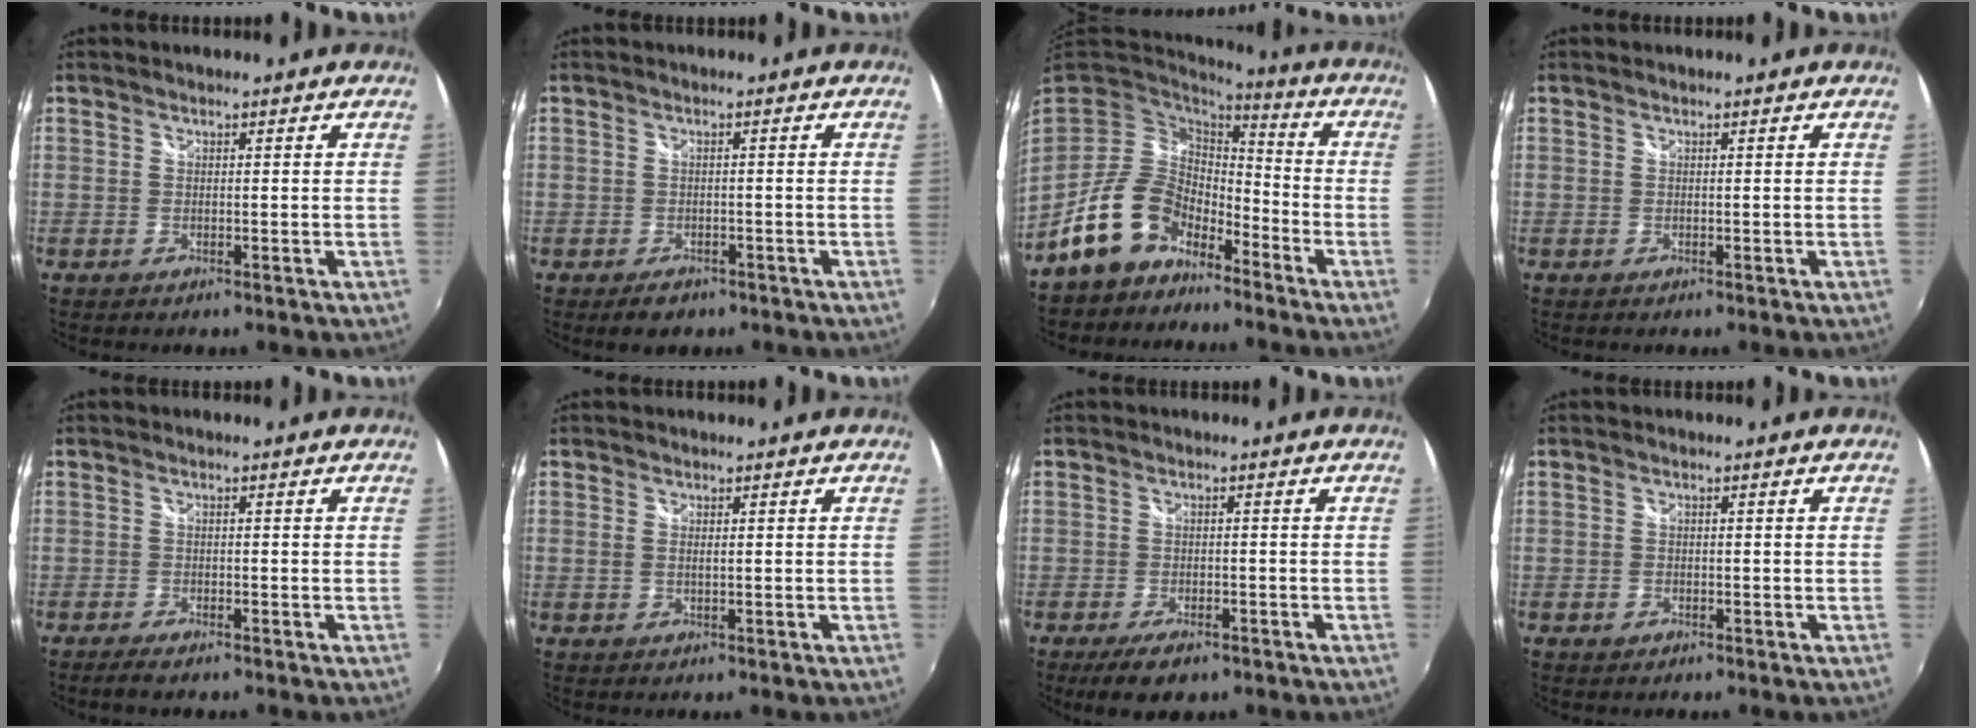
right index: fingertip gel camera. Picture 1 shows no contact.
{"total": 3.3, "force": [-2.2, 2.1, 1.3], "torque": [-0.028, -0.004, -0.031]}
{"total": 12.6, "force": [-8.4, 7.3, 6.0], "torque": [-0.125, 0.020, -0.143]}
{"total": 0.0}
{"total": 2.8, "force": [-2.3, 0.6, 1.4], "torque": [-0.037, -0.009, -0.042]}
{"total": 1.0, "force": [0.2, 0.2, 0.9], "torque": [-0.020, -0.001, 0.001]}
{"total": 6.2, "force": [-4.3, 2.4, 3.7], "torque": [-0.085, -0.015, -0.069]}
{"total": 1.2, "force": [-0.7, 0.9, 0.4], "torque": [-0.007, -0.001, -0.009]}